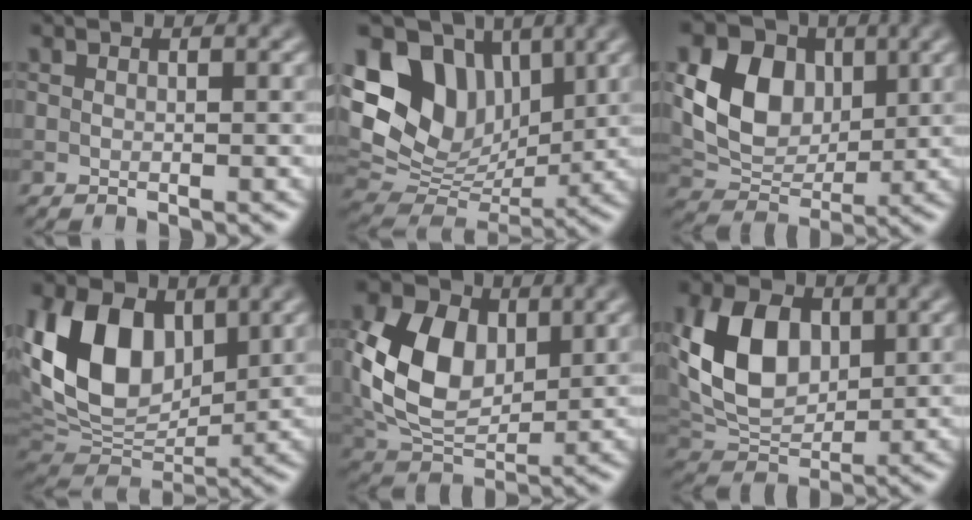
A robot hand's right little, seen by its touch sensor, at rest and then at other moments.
{"total": 11.9, "force": [4.5, 8.8, 6.7], "torque": [-0.135, 0.023, 0.083]}
{"total": 7.6, "force": [1.8, 5.7, 4.7], "torque": [-0.093, -0.002, 0.032]}
{"total": 12.1, "force": [3.1, 8.2, 8.4], "torque": [-0.185, 0.004, 0.052]}
{"total": 9.7, "force": [1.5, 6.6, 6.9], "torque": [-0.157, 0.002, 0.024]}
{"total": 8.4, "force": [1.5, 5.7, 6.0], "torque": [-0.128, 0.003, 0.029]}